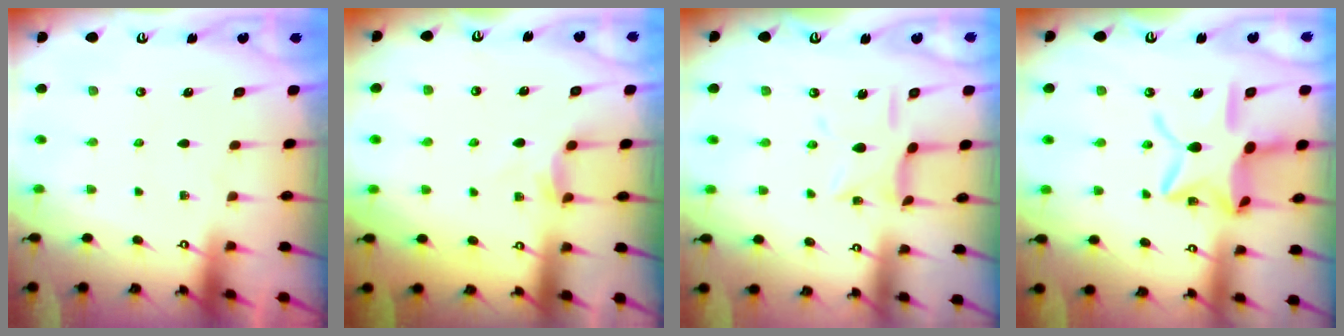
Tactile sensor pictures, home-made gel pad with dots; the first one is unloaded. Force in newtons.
{"total": 2.8, "press": 2.8, "slide": 0.5}
{"total": 8.9, "press": 8.9, "slide": 0.5}
{"total": 15.7, "press": 15.6, "slide": 1.3}